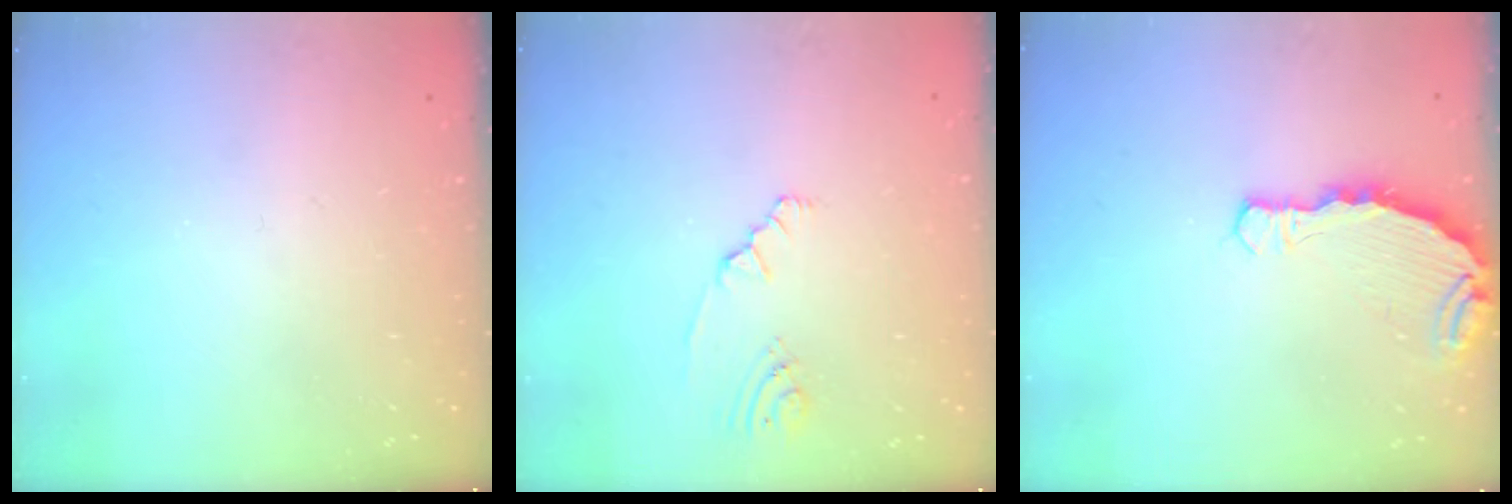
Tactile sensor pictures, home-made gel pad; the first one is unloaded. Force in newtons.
{"total": 2.1, "press": 1.8, "slide": 1.1}
{"total": 5.7, "press": 5.7, "slide": 0.3}